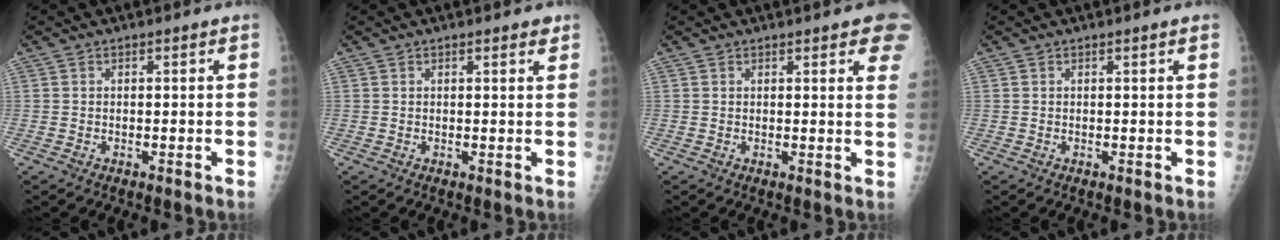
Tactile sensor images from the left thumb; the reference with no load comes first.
{"total": 1.9, "force": [1.4, 0.5, 1.1], "torque": [-0.010, -0.003, 0.016]}
{"total": 8.2, "force": [5.1, 2.1, 6.2], "torque": [-0.050, -0.009, 0.051]}
{"total": 0.7, "force": [0.5, -0.1, 0.5], "torque": [-0.014, -0.001, 0.010]}